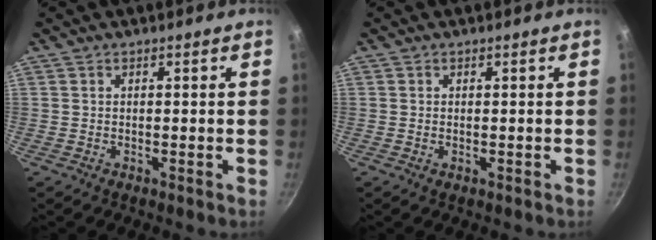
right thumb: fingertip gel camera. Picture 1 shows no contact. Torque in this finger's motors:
{"motor_torque": [-0.23, -0.03, -0.41, -0.17, 0.11]}